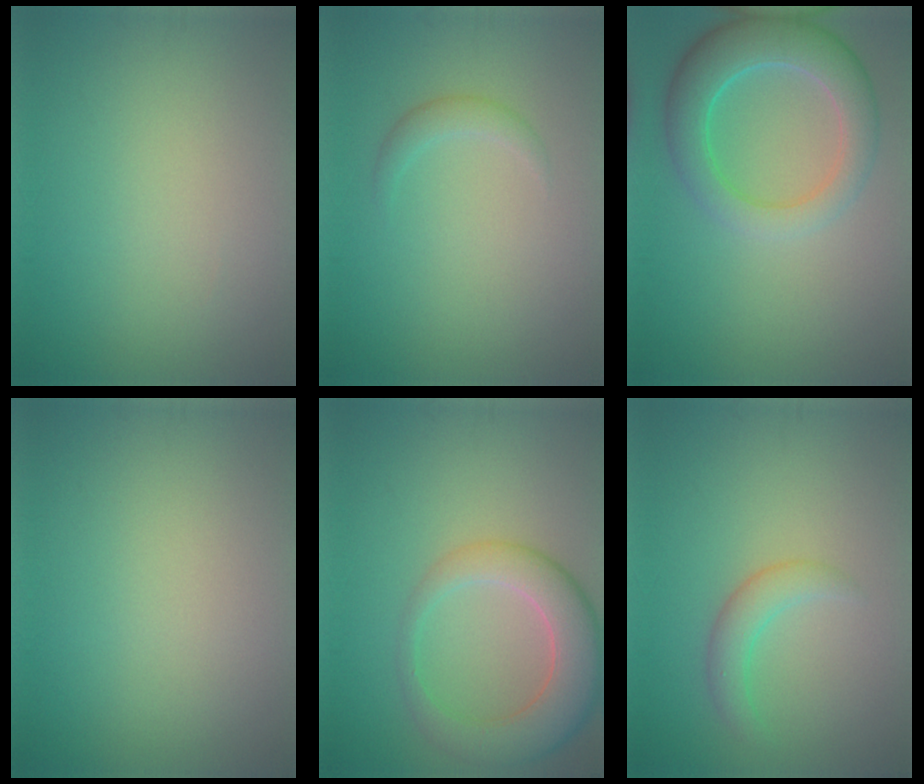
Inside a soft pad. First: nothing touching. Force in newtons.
{"total": 1.4, "press": 1.4, "slide": 0.1}
{"total": 6.2, "press": 6.2, "slide": 0.3}
{"total": 0.0}
{"total": 6.6, "press": 6.6, "slide": 0.6}
{"total": 2.4, "press": 2.4, "slide": 0.0}